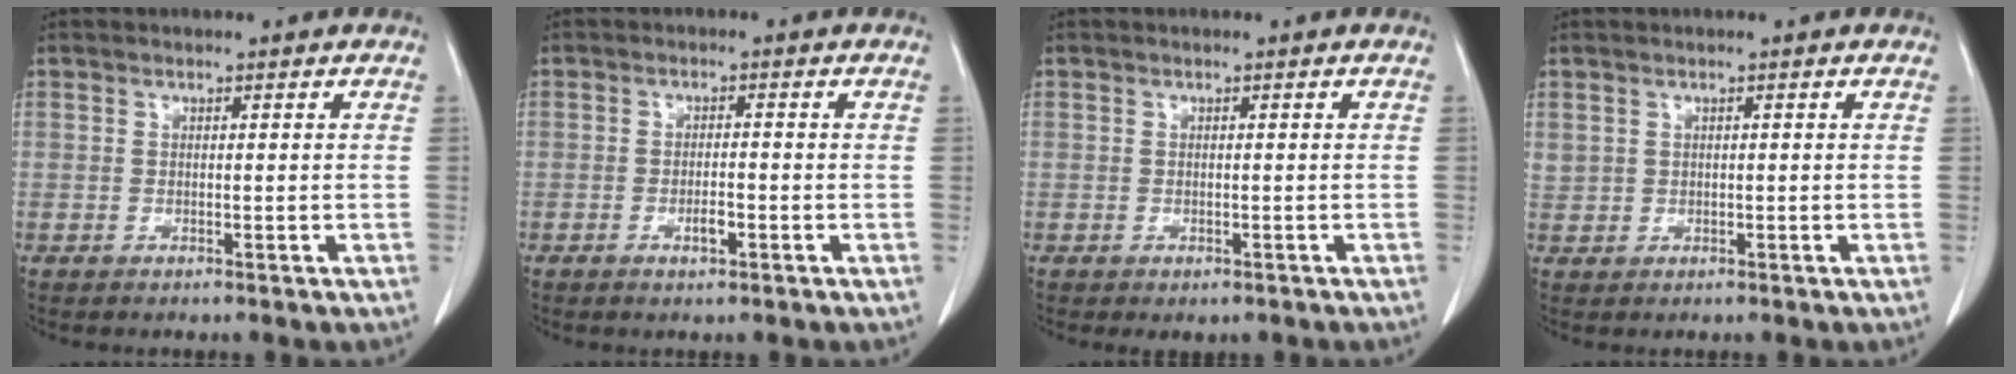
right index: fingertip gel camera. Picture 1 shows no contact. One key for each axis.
{"total": 2.3, "fx": -1.0, "fy": 0.6, "fz": 1.9, "tx": -0.032, "ty": 0.000, "tz": -0.015}
{"total": 1.3, "fx": -0.7, "fy": 1.0, "fz": 0.4, "tx": -0.004, "ty": 0.002, "tz": -0.005}
{"total": 1.6, "fx": 0.7, "fy": 1.4, "fz": 0.3, "tx": -0.003, "ty": 0.010, "tz": 0.017}